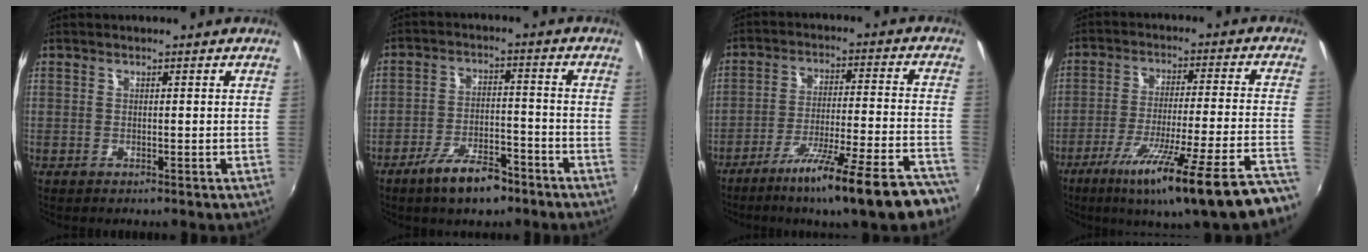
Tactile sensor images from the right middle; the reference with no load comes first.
{"total": 8.9, "force": [-6.4, 3.1, 5.4], "torque": [-0.111, 0.003, -0.102]}
{"total": 19.2, "force": [-14.8, 1.3, 12.2], "torque": [-0.192, -0.038, -0.216]}
{"total": 21.7, "force": [-16.2, 0.2, 14.5], "torque": [-0.229, -0.063, -0.240]}